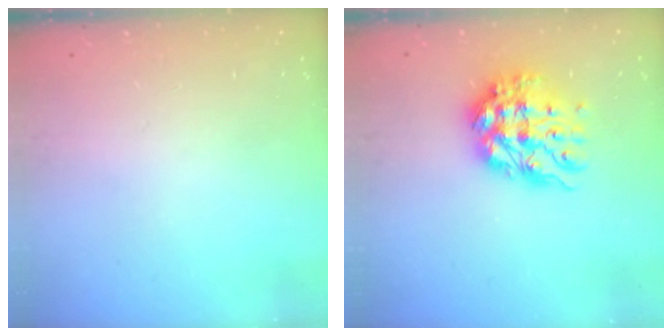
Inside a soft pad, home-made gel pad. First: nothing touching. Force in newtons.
{"total": 11.4, "press": 11.3, "slide": 0.9}